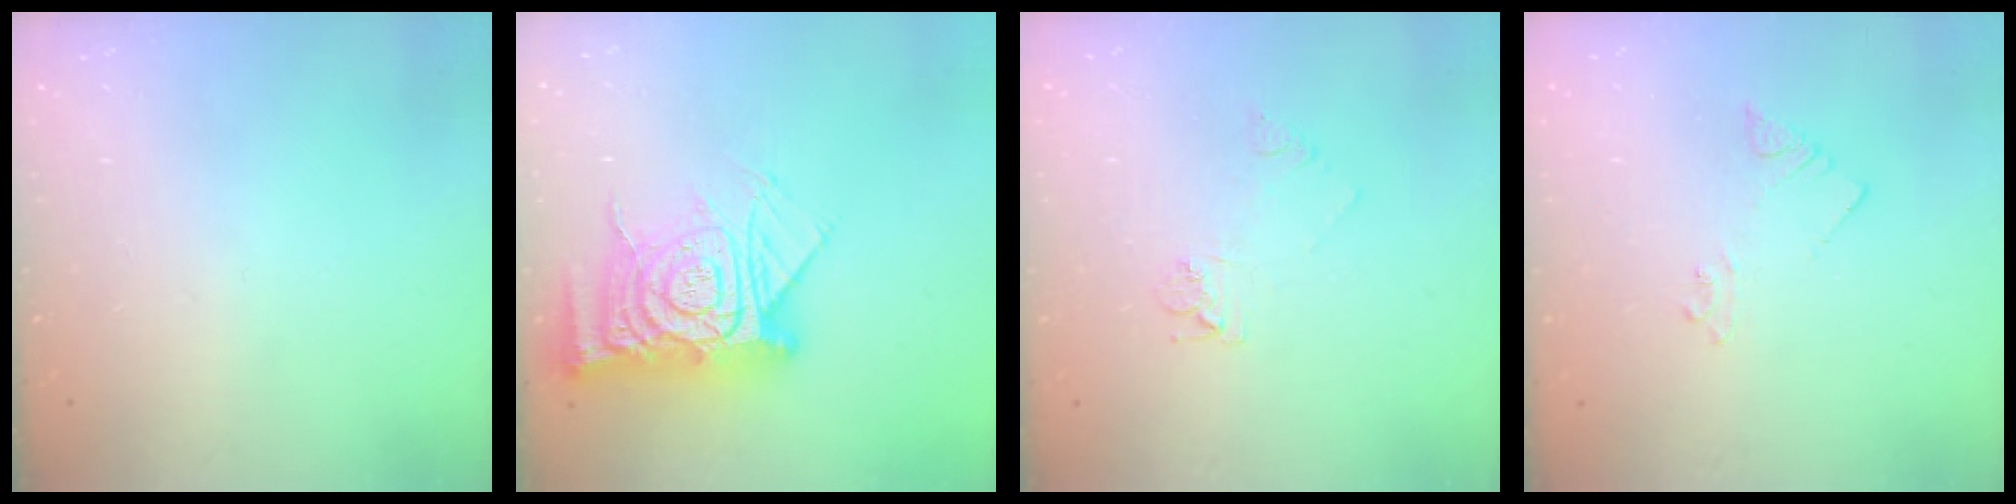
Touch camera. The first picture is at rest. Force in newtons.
{"total": 17.2, "press": 17.2, "slide": 1.7}
{"total": 5.6, "press": 5.6, "slide": 0.5}
{"total": 3.6, "press": 3.6, "slide": 0.6}